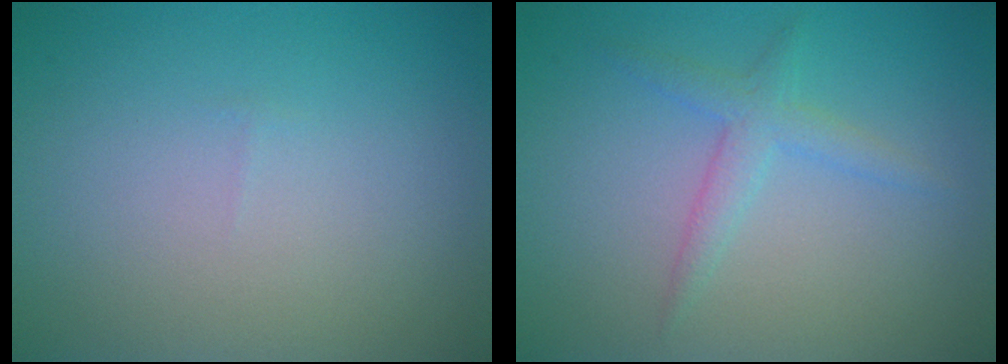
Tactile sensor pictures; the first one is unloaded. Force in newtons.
{"total": 1.3, "press": 1.3, "slide": 0.1}